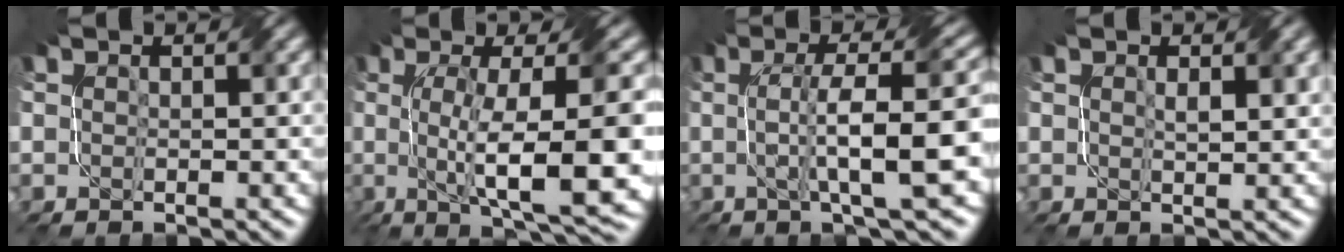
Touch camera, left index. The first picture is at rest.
{"total": 12.0, "force": [-0.8, 2.7, 11.6], "torque": [-0.169, -0.002, -0.003]}
{"total": 8.9, "force": [-0.3, 1.6, 8.7], "torque": [-0.124, 0.013, -0.004]}
{"total": 1.5, "force": [0.6, 0.5, 1.3], "torque": [-0.021, -0.002, 0.014]}